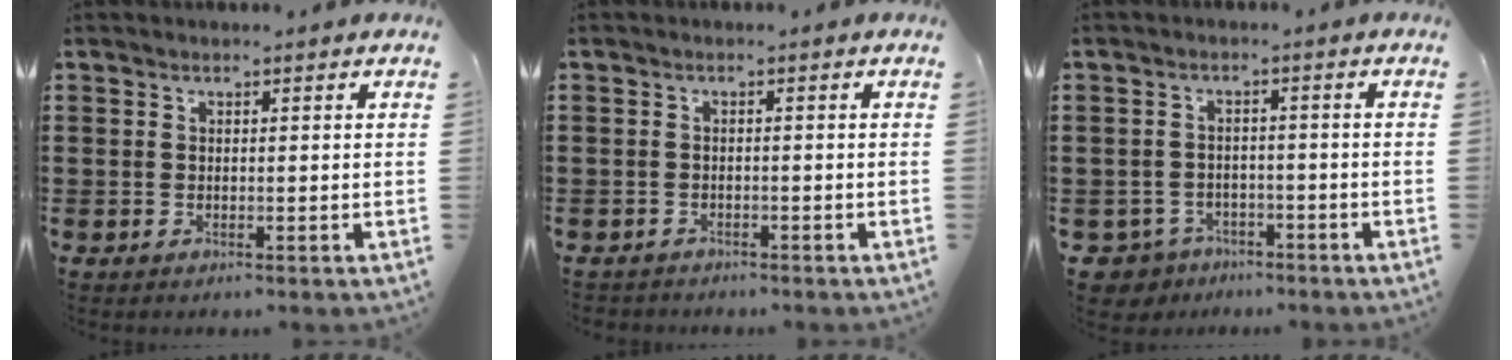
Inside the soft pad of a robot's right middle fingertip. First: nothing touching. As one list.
[{"total": 1.1, "force": [-1.0, 0.3, -0.1], "torque": [-0.003, 0.002, -0.023]}, {"total": 3.3, "force": [-3.0, 1.3, 0.0], "torque": [-0.025, -0.004, -0.069]}]